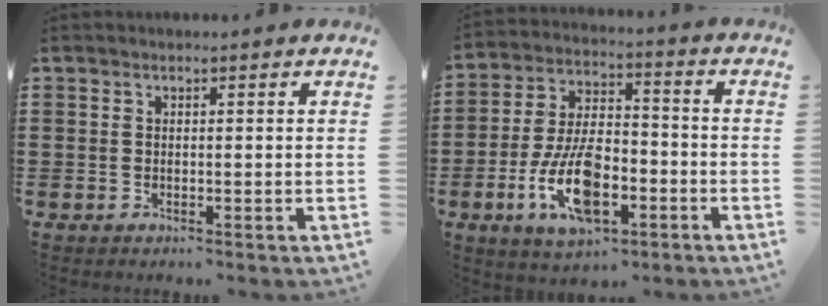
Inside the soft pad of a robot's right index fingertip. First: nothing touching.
{"total": 12.1, "force": [-4.8, 5.7, 9.5], "torque": [-0.209, 0.004, -0.089]}